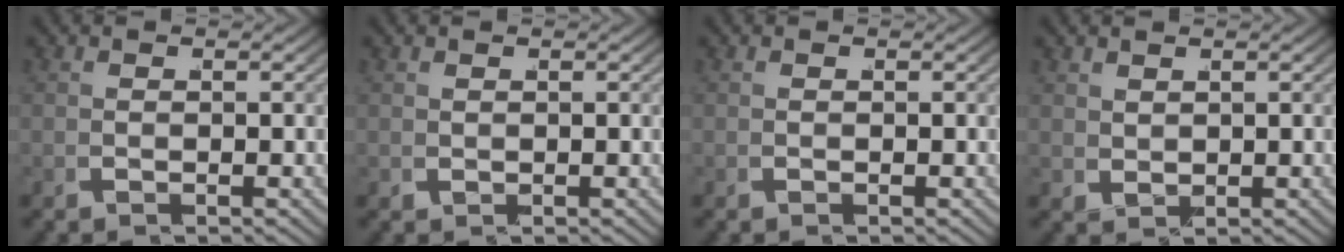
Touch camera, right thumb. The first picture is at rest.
{"total": 0.9, "force": [0.5, -0.7, -0.3], "torque": [0.015, 0.003, 0.012]}
{"total": 0.0}
{"total": 1.6, "force": [1.4, -0.7, -0.6], "torque": [0.019, 0.007, 0.030]}